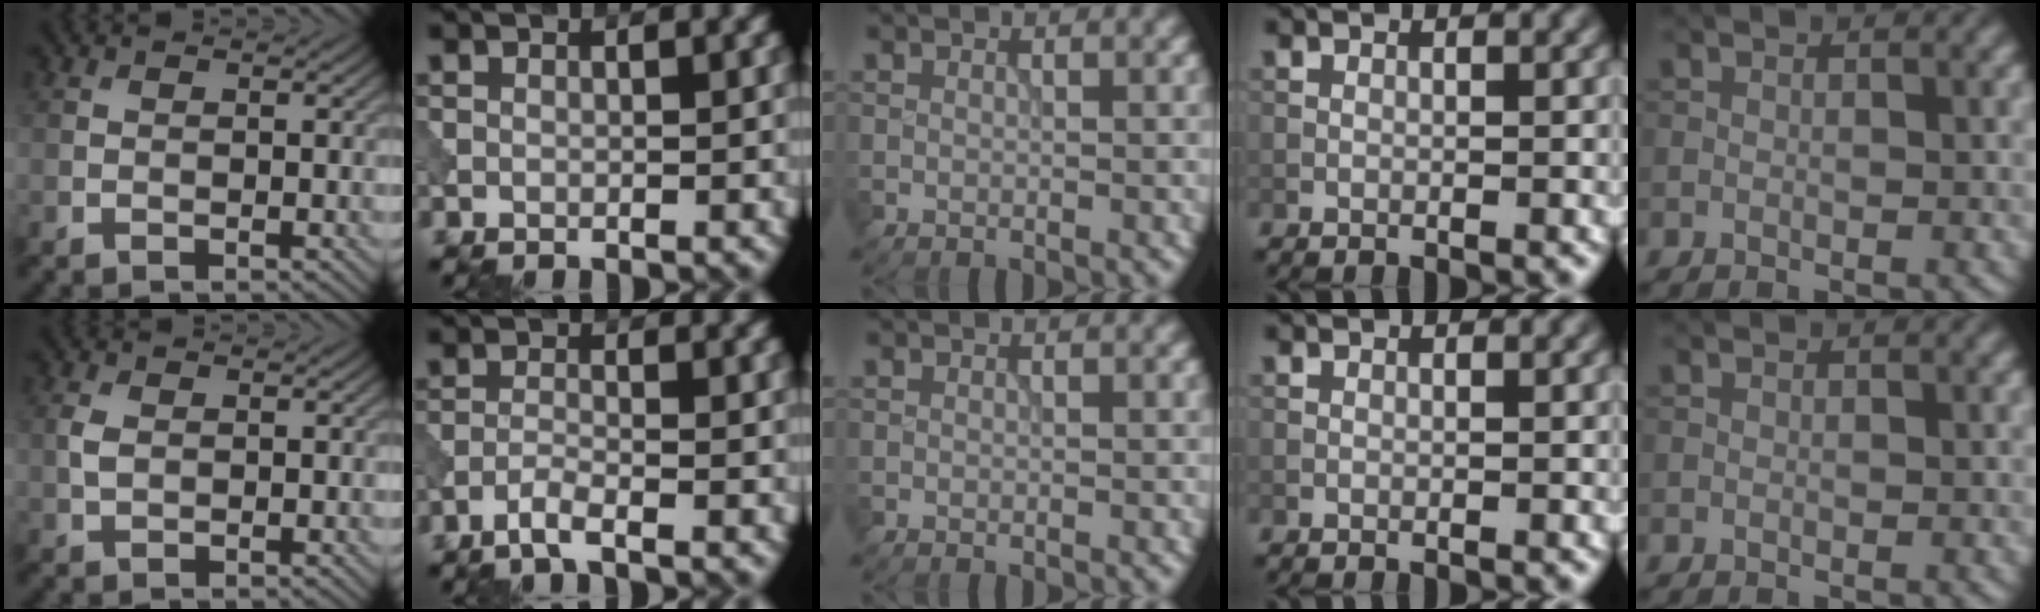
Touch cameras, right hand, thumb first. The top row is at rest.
{"thumb": {"total": 2.0, "force": [0.2, 1.3, 1.5], "torque": [-0.043, 0.002, 0.005]}, "index": {"total": 2.0, "force": [-1.4, 0.2, 1.4], "torque": [-0.025, 0.004, -0.038]}}